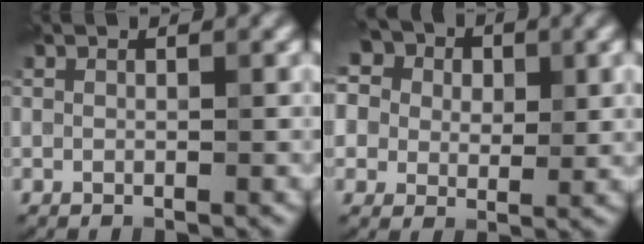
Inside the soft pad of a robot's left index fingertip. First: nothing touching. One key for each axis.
{"total": 15.3, "fx": 7.5, "fy": 11.1, "fz": 7.5, "tx": -0.170, "ty": 0.047, "tz": 0.115}